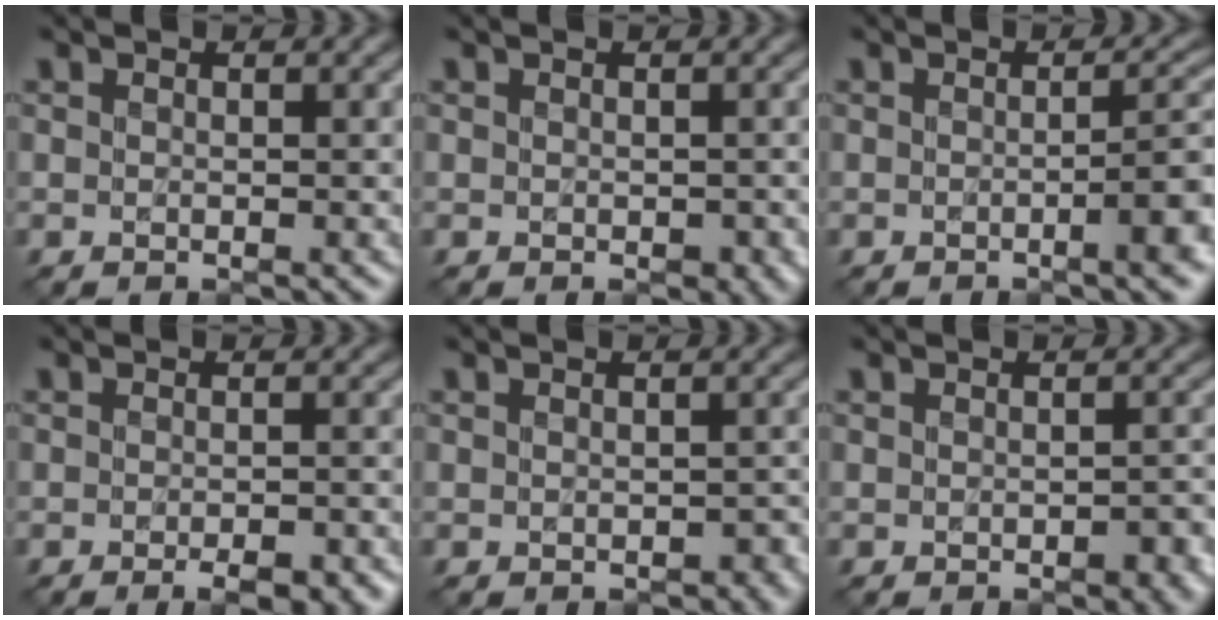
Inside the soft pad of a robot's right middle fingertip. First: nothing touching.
{"total": 1.3, "force": [-0.1, 0.9, 1.0], "torque": [-0.015, -0.003, 0.003]}
{"total": 3.7, "force": [-0.9, 0.8, 3.5], "torque": [-0.043, 0.007, -0.017]}
{"total": 4.0, "force": [-2.3, 1.5, 2.9], "torque": [-0.036, 0.005, -0.016]}
{"total": 1.2, "force": [-0.4, 0.9, 0.8], "torque": [-0.013, -0.006, -0.002]}
{"total": 2.3, "force": [-0.9, 1.0, 1.8], "torque": [-0.024, -0.002, -0.007]}